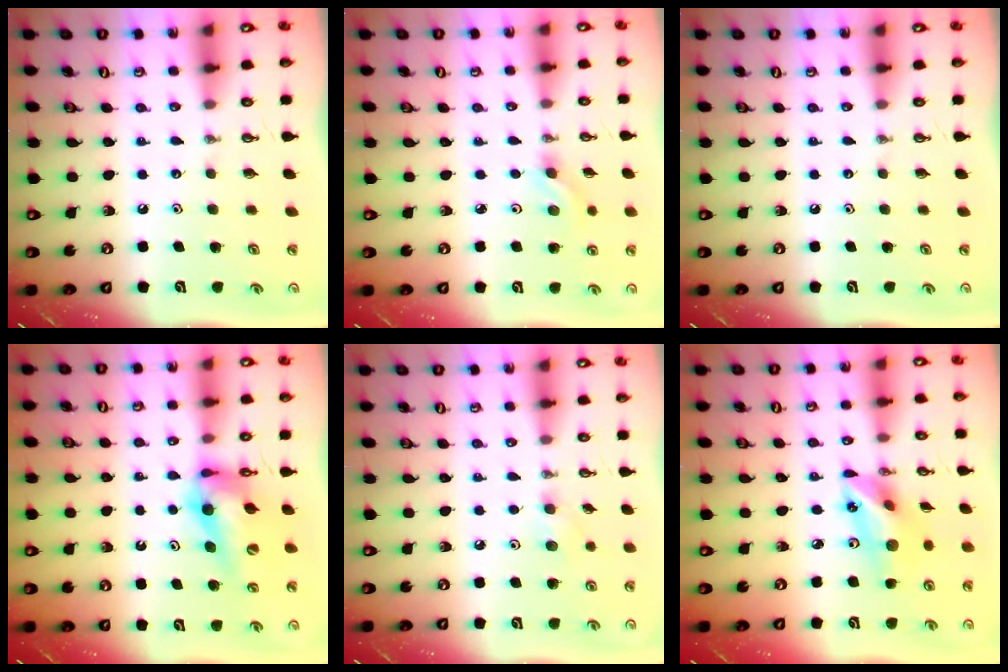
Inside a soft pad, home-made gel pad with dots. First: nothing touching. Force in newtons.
{"total": 4.5, "press": 4.1, "slide": 2.0}
{"total": 0.0}
{"total": 12.7, "press": 12.6, "slide": 1.1}
{"total": 7.4, "press": 6.9, "slide": 2.7}
{"total": 15.5, "press": 15.1, "slide": 3.3}